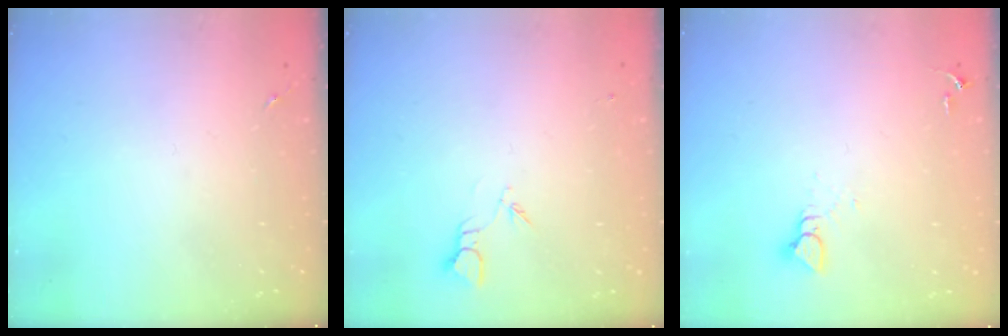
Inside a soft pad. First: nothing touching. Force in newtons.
{"total": 2.7, "press": 2.7, "slide": 0.3}
{"total": 3.9, "press": 3.8, "slide": 0.5}